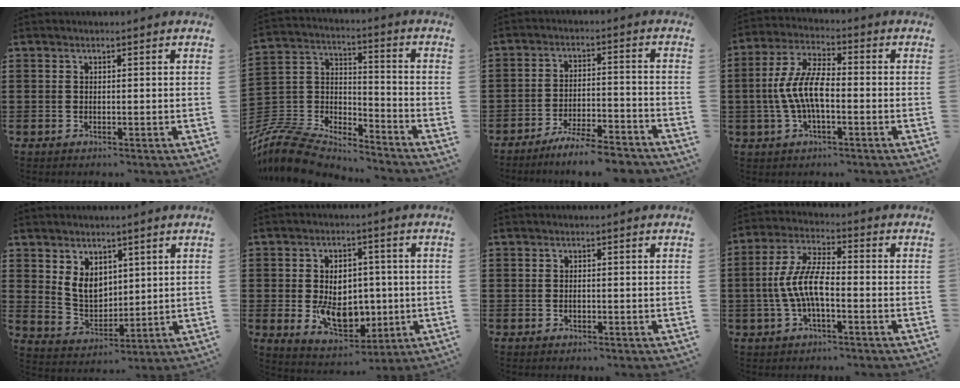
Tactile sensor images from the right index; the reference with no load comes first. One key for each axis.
{"total": 9.3, "fx": -8.7, "fy": 2.2, "fz": 2.2, "tx": -0.076, "ty": -0.002, "tz": -0.179}
{"total": 6.4, "fx": -5.9, "fy": 0.2, "fz": 2.5, "tx": -0.046, "ty": -0.001, "tz": -0.111}
{"total": 8.5, "fx": -1.5, "fy": 3.3, "fz": 7.7, "tx": -0.174, "ty": -0.006, "tz": -0.034}
{"total": 6.0, "fx": 2.7, "fy": 4.4, "fz": 3.0, "tx": -0.066, "ty": 0.006, "tz": 0.051}
{"total": 9.1, "fx": -1.0, "fy": 6.4, "fz": 6.4, "tx": -0.106, "ty": 0.001, "tz": -0.020}
{"total": 0.7, "fx": -0.2, "fy": 0.4, "fz": 0.6, "tx": -0.013, "ty": -0.001, "tz": -0.003}
{"total": 8.2, "fx": -1.8, "fy": 2.8, "fz": 7.5, "tx": -0.170, "ty": -0.009, "tz": -0.039}